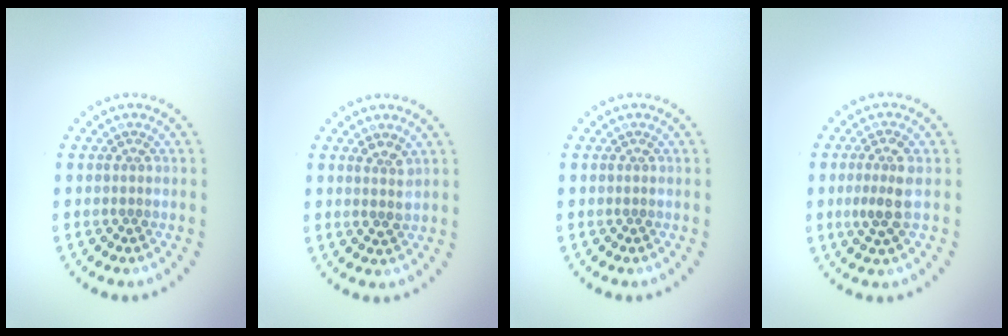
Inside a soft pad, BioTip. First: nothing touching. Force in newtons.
{"total": 1.4, "press": 1.3, "slide": 0.6}
{"total": 0.0}
{"total": 2.6, "press": 2.4, "slide": 1.0}